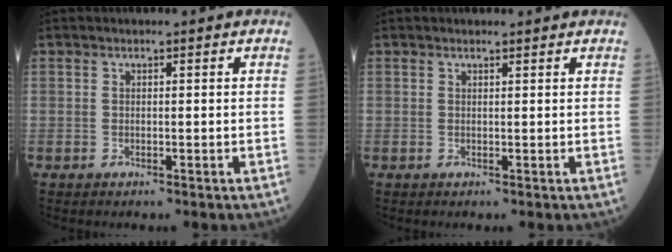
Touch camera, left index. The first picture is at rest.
{"total": 1.1, "force": [1.0, 0.2, 0.4], "torque": [-0.012, 0.009, 0.014]}